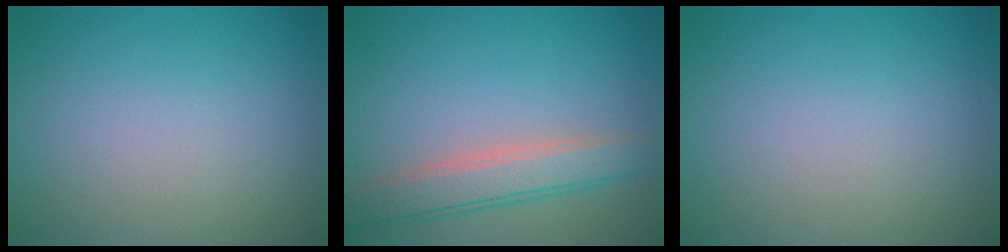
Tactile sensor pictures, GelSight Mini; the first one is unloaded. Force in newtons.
{"total": 3.8, "press": 3.8, "slide": 0.2}
{"total": 0.0}